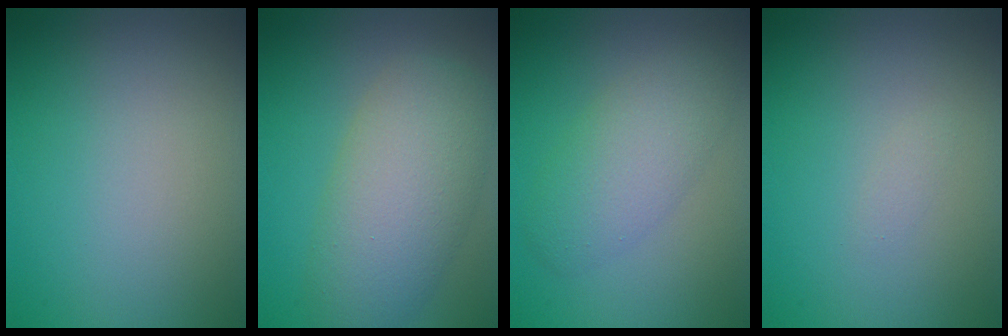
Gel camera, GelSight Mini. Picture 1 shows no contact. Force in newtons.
{"total": 7.3, "press": 7.3, "slide": 0.4}
{"total": 4.1, "press": 4.0, "slide": 0.4}
{"total": 0.6, "press": 0.6, "slide": 0.0}